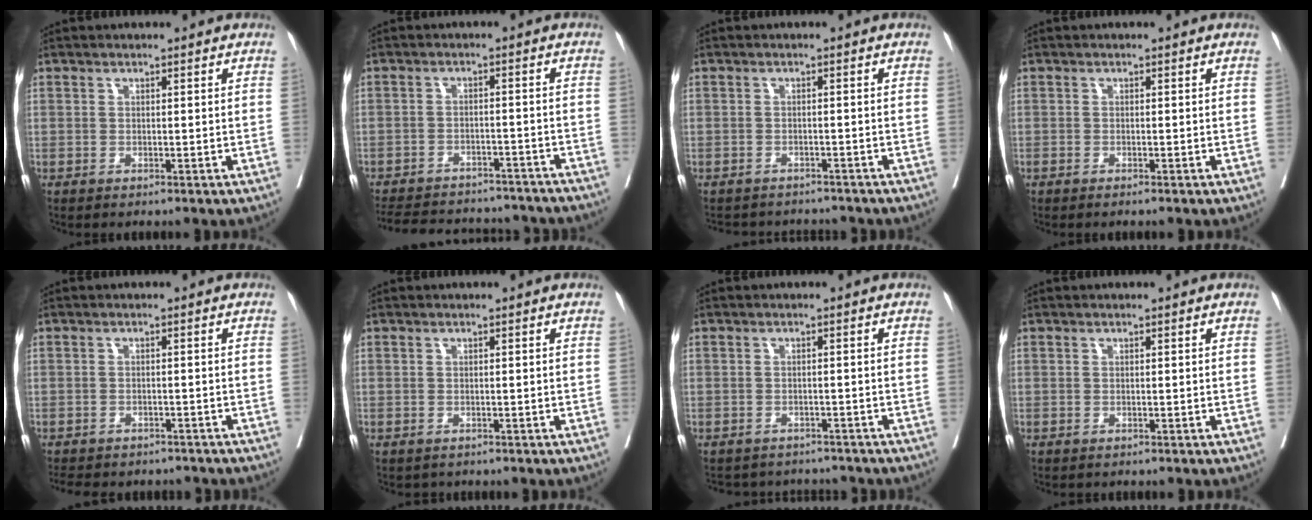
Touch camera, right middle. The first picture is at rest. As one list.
[{"total": 20.8, "force": [-18.6, 6.0, 6.9], "torque": [-0.161, -0.014, -0.237]}, {"total": 7.9, "force": [-7.5, 2.2, 1.2], "torque": [-0.017, 0.007, -0.091]}, {"total": 0.9, "force": [-0.8, 0.0, 0.4], "torque": [-0.007, -0.002, -0.011]}, {"total": 10.4, "force": [-9.1, 3.8, 3.2], "torque": [-0.063, 0.001, -0.111]}, {"total": 1.0, "force": [-0.8, 0.6, 0.0], "torque": [-0.006, 0.000, -0.011]}, {"total": 7.4, "force": [-7.0, 2.3, 0.5], "torque": [-0.003, 0.013, -0.083]}, {"total": 0.0}]